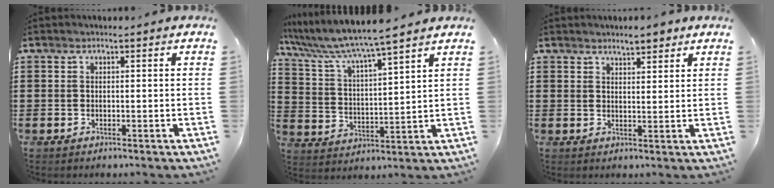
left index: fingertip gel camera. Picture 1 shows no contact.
{"total": 6.6, "force": [6.1, -0.6, 2.6], "torque": [-0.080, -0.041, 0.098]}
{"total": 3.0, "force": [2.7, 0.6, 1.3], "torque": [-0.029, 0.003, 0.049]}